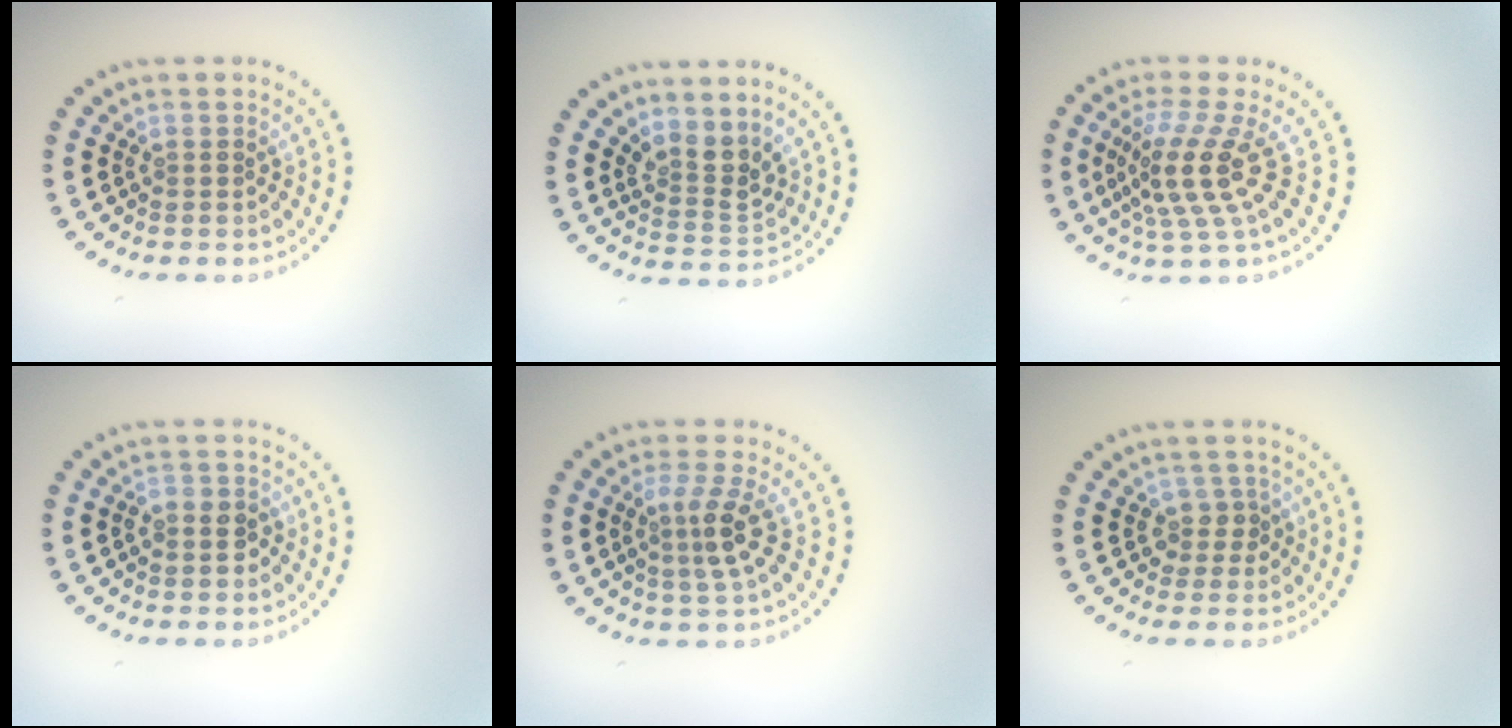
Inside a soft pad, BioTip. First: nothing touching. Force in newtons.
{"total": 2.7, "press": 2.0, "slide": 1.9}
{"total": 4.5, "press": 3.1, "slide": 3.2}
{"total": 2.0, "press": 1.9, "slide": 0.5}
{"total": 2.9, "press": 2.6, "slide": 1.4}
{"total": 1.9, "press": 1.5, "slide": 1.1}